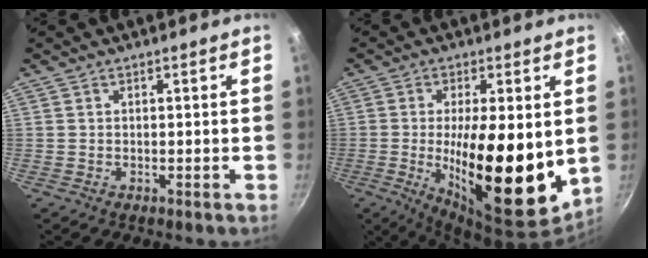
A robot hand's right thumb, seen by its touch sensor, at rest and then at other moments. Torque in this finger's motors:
{"motor_torque": [2.37, 2.64, 2.34, -0.18, 0.64]}